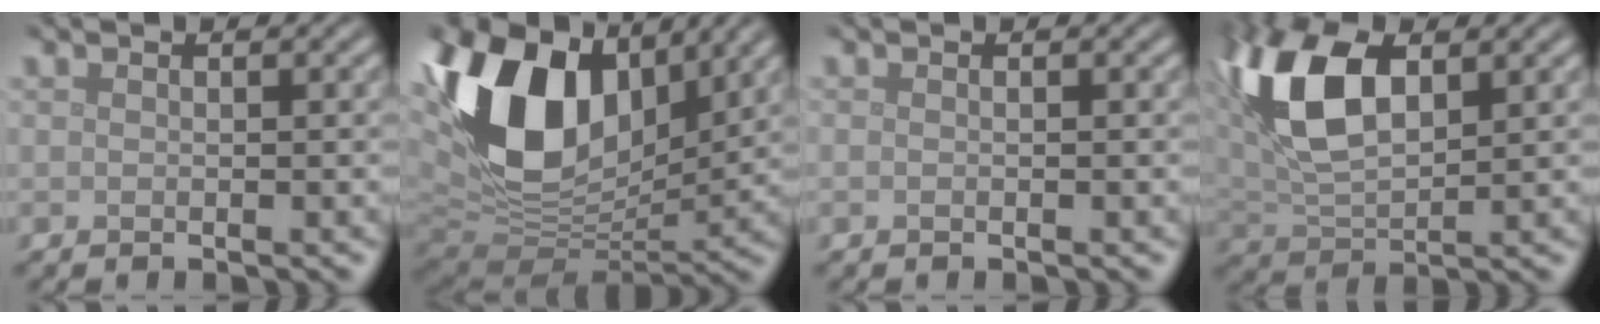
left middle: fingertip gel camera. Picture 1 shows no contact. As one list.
[{"total": 14.6, "force": [4.7, 8.9, 10.6], "torque": [-0.216, 0.012, 0.085]}, {"total": 0.0}, {"total": 9.4, "force": [3.2, 4.8, 7.5], "torque": [-0.164, 0.015, 0.053]}]